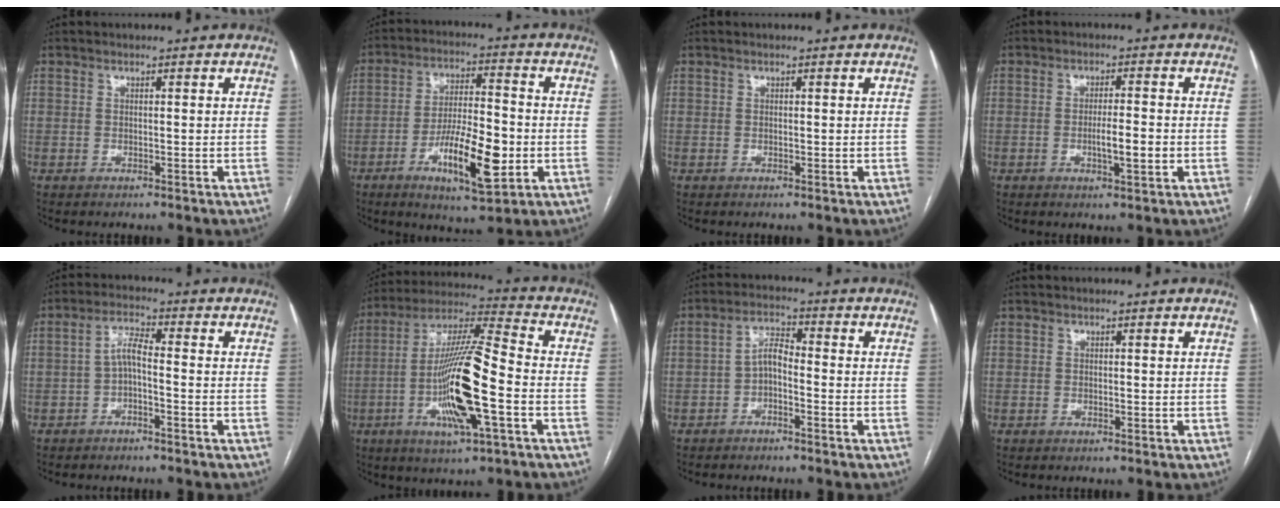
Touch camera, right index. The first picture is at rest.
{"total": 12.6, "force": [-4.1, 3.1, 11.5], "torque": [-0.207, -0.003, -0.064]}
{"total": 0.0}
{"total": 4.2, "force": [-0.9, 0.5, 4.1], "torque": [-0.068, -0.003, -0.011]}
{"total": 3.9, "force": [-1.0, 0.7, 3.7], "torque": [-0.073, 0.015, -0.019]}
{"total": 16.9, "force": [-4.2, 1.6, 16.3], "torque": [-0.317, -0.005, -0.074]}
{"total": 4.2, "force": [-1.4, 1.4, 3.7], "torque": [-0.072, 0.016, -0.029]}
{"total": 0.0}